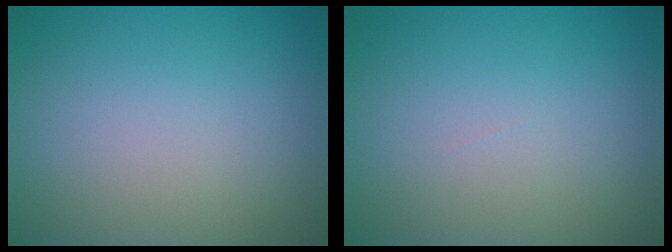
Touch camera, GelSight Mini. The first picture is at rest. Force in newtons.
{"total": 0.0}